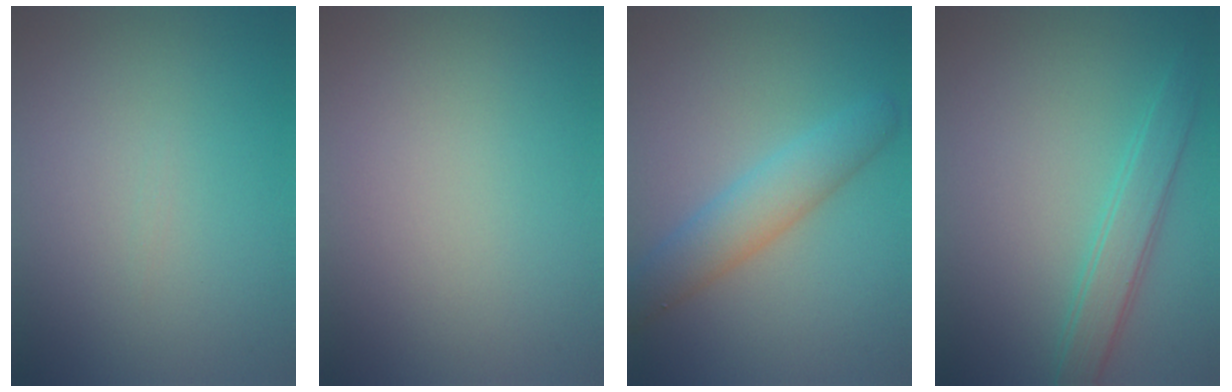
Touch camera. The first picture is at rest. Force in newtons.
{"total": 0.0}
{"total": 4.1, "press": 4.0, "slide": 0.4}
{"total": 2.9, "press": 2.9, "slide": 0.0}